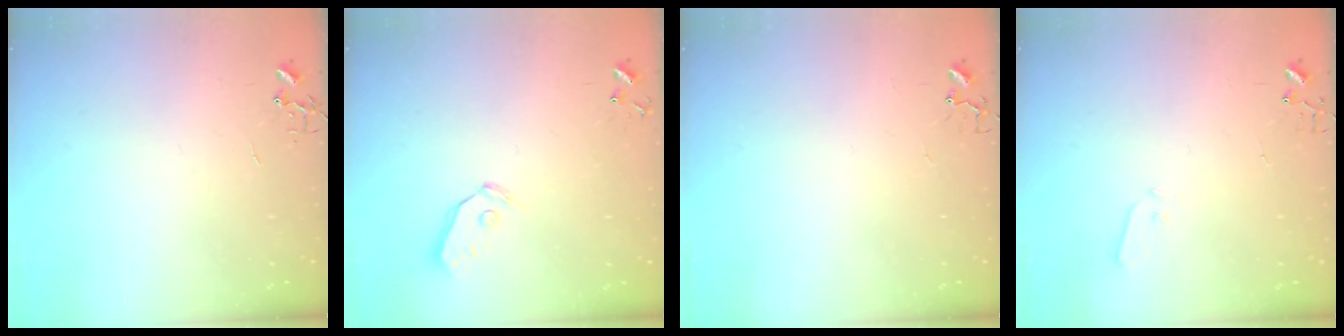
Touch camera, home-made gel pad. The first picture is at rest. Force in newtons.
{"total": 5.4, "press": 5.4, "slide": 0.6}
{"total": 5.5, "press": 5.5, "slide": 0.3}
{"total": 3.7, "press": 3.6, "slide": 0.7}